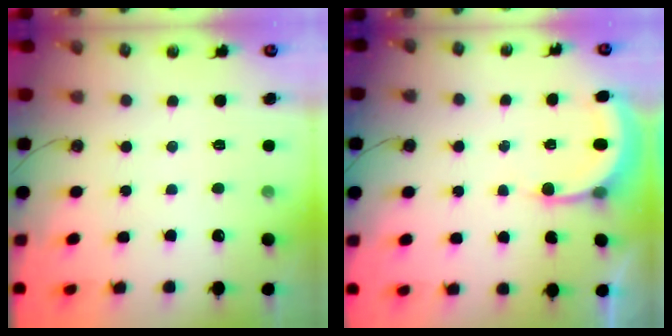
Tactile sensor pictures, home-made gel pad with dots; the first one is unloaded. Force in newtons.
{"total": 5.1, "press": 5.0, "slide": 0.8}